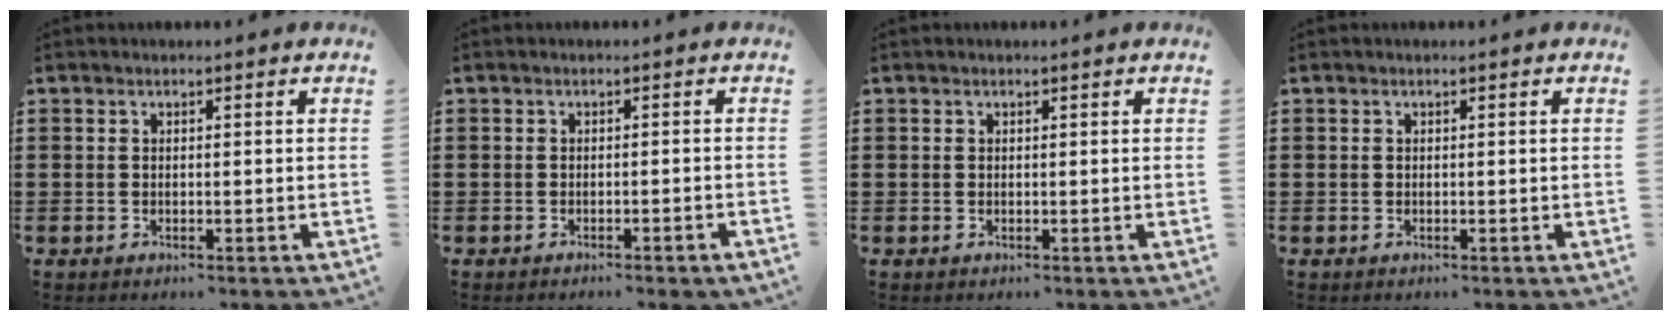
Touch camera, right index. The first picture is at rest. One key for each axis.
{"total": 0.9, "fx": -0.8, "fy": 0.0, "fz": 0.3, "tx": -0.008, "ty": -0.001, "tz": -0.016}
{"total": 0.0}
{"total": 0.0}